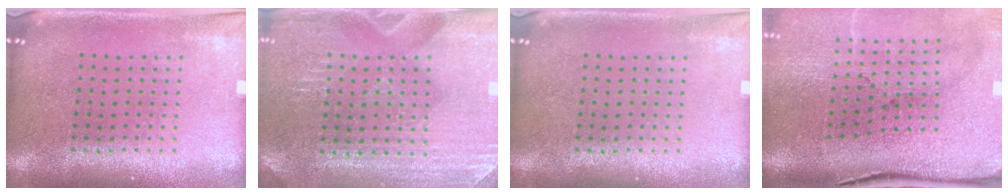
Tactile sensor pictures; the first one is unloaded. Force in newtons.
{"total": 3.1, "press": 3.1, "slide": 0.3}
{"total": 0.0}
{"total": 5.0, "press": 3.9, "slide": 3.2}